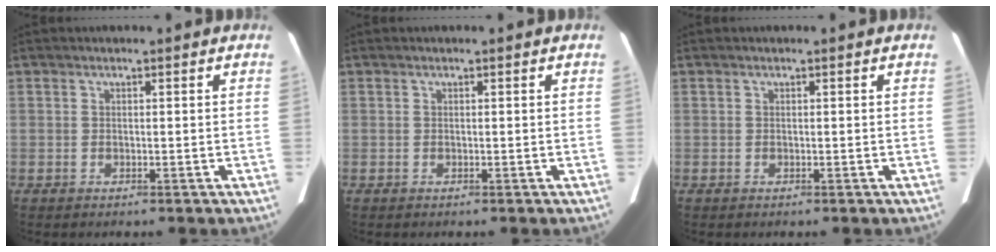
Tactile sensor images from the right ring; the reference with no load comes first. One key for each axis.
{"total": 0.0}
{"total": 0.0}